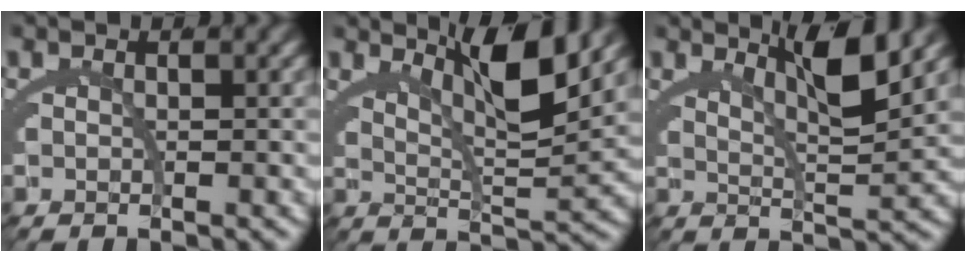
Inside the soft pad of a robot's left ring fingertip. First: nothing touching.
{"total": 5.9, "force": [4.4, -1.0, 3.8], "torque": [-0.054, 0.003, 0.079]}
{"total": 4.4, "force": [3.4, -1.4, 2.4], "torque": [-0.037, -0.003, 0.066]}